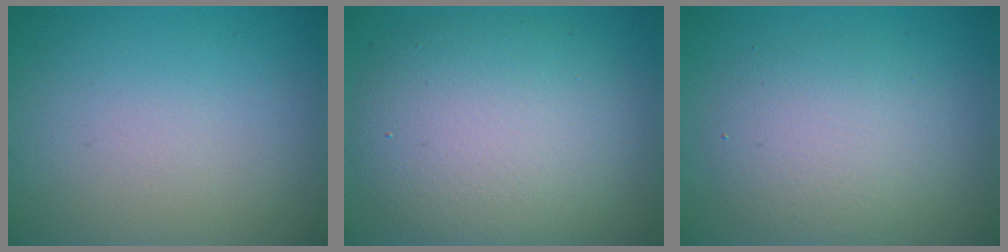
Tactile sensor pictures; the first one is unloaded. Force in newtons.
{"total": 9.0, "press": 9.0, "slide": 0.9}
{"total": 4.4, "press": 4.4, "slide": 0.3}